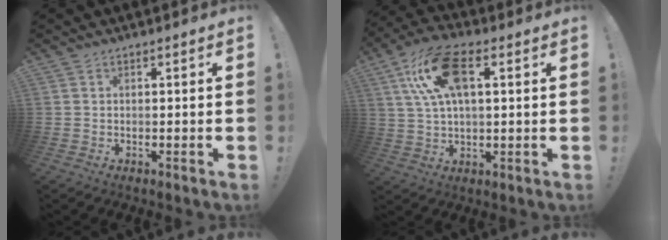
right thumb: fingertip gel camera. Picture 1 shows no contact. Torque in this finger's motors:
{"motor_torque": [0.76, 0.76, 0.63, 0.57, 0.25]}